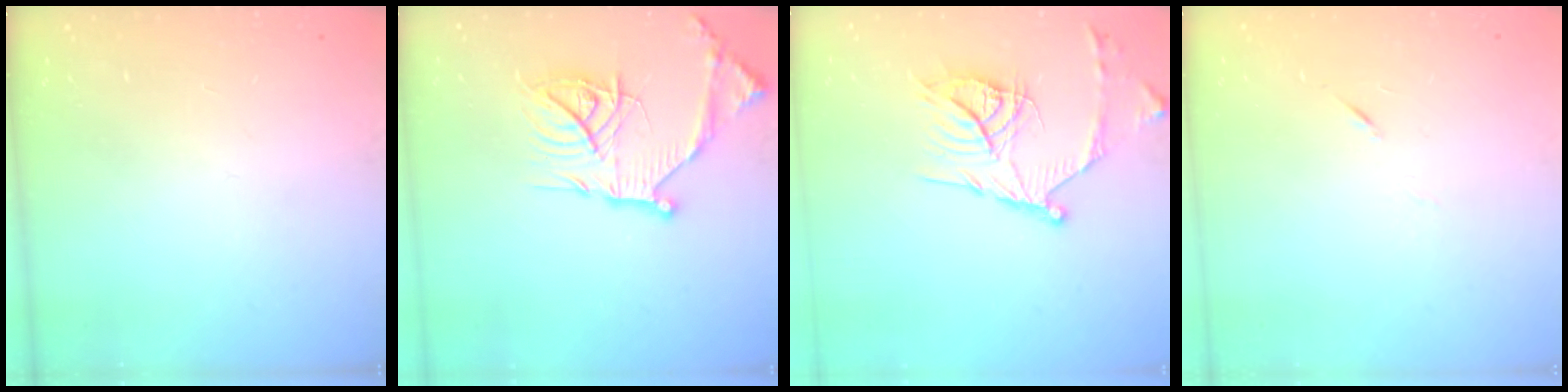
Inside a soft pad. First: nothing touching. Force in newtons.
{"total": 18.5, "press": 18.4, "slide": 1.9}
{"total": 16.5, "press": 16.5, "slide": 1.6}
{"total": 3.8, "press": 3.6, "slide": 1.1}